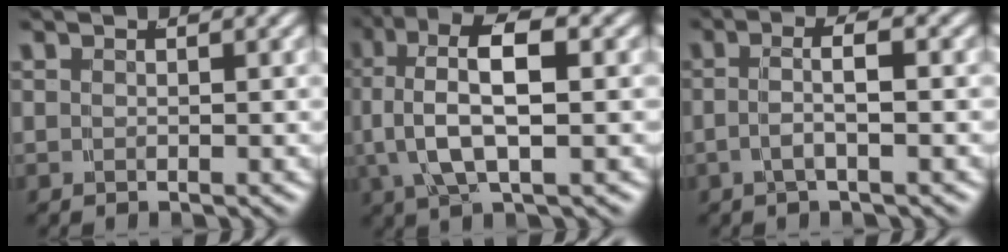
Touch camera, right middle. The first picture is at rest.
{"total": 9.0, "force": [1.7, 5.3, 7.0], "torque": [-0.146, -0.003, 0.021]}
{"total": 2.8, "force": [-0.7, 0.8, 2.6], "torque": [-0.042, 0.007, -0.020]}